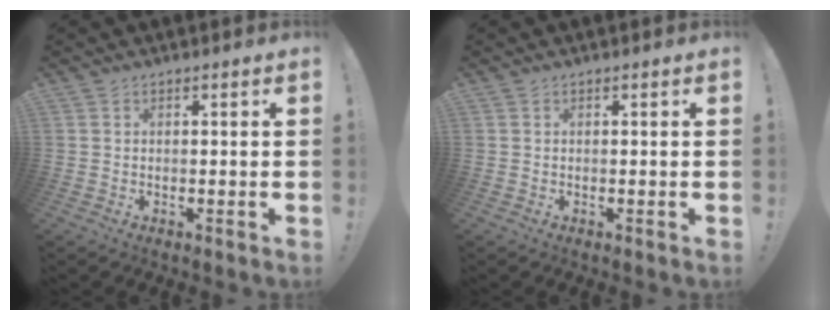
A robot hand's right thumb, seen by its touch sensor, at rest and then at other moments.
{"total": 0.0}